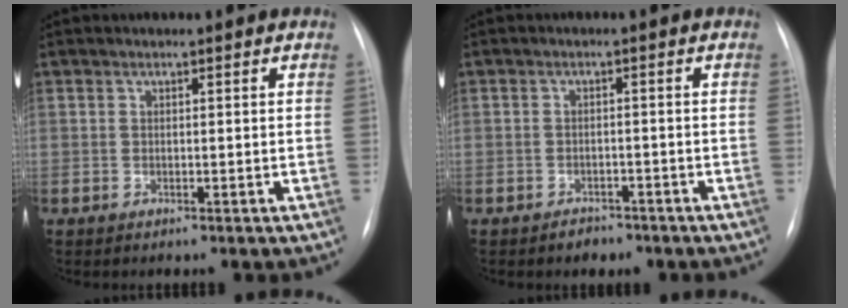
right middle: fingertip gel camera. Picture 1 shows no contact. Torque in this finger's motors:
{"motor_torque": [0.46, -0.51, -0.04, 0.00]}